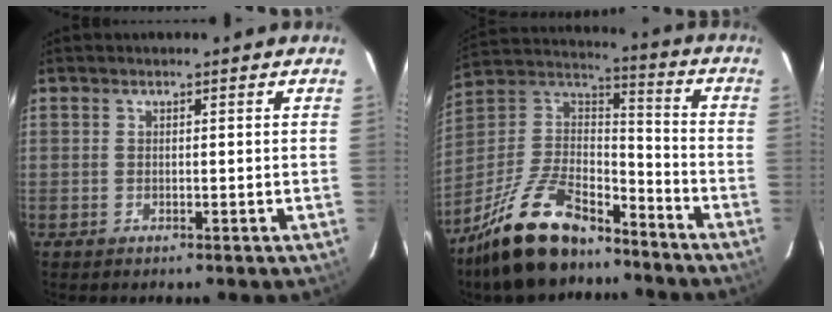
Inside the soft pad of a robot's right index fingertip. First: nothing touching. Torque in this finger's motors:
{"motor_torque": [1.05, -1.09, 0.73, 0.15]}